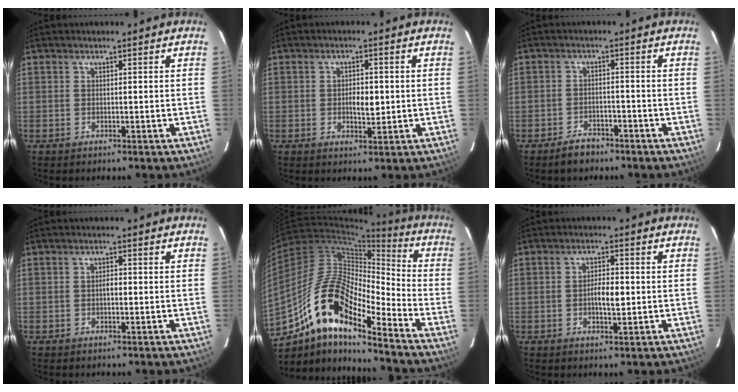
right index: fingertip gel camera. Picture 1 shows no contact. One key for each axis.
{"total": 3.4, "fx": -0.1, "fy": 1.5, "fz": 3.1, "tx": -0.050, "ty": 0.000, "tz": 0.002}
{"total": 3.6, "fx": -2.9, "fy": 1.8, "fz": 1.1, "tx": -0.022, "ty": 0.004, "tz": -0.043}
{"total": 0.7, "fx": -0.3, "fy": 0.3, "fz": 0.6, "tx": -0.011, "ty": 0.003, "tz": -0.006}
{"total": 15.7, "fx": -9.5, "fy": 4.2, "fz": 11.8, "tx": -0.225, "ty": 0.034, "tz": -0.162}
{"total": 3.8, "fx": -0.4, "fy": 1.2, "fz": 3.5, "tx": -0.061, "ty": 0.002, "tz": -0.006}